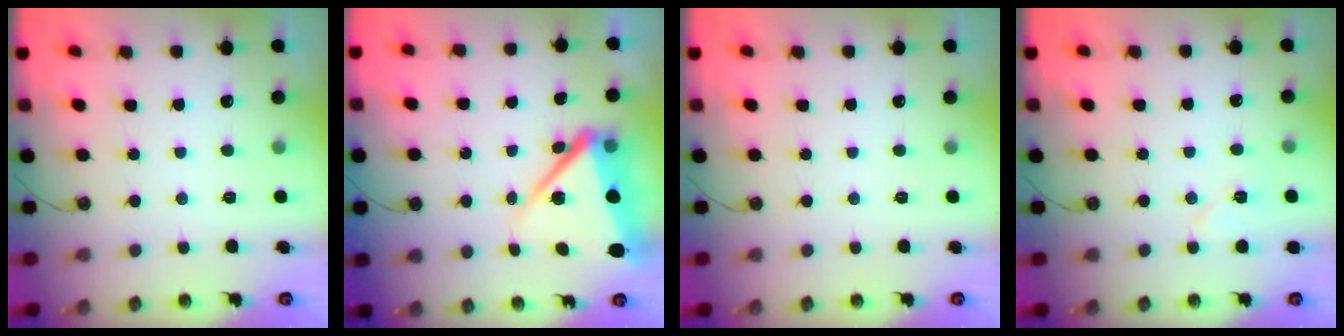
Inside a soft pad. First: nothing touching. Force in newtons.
{"total": 12.0, "press": 12.0, "slide": 1.1}
{"total": 0.0}
{"total": 7.4, "press": 6.0, "slide": 4.2}